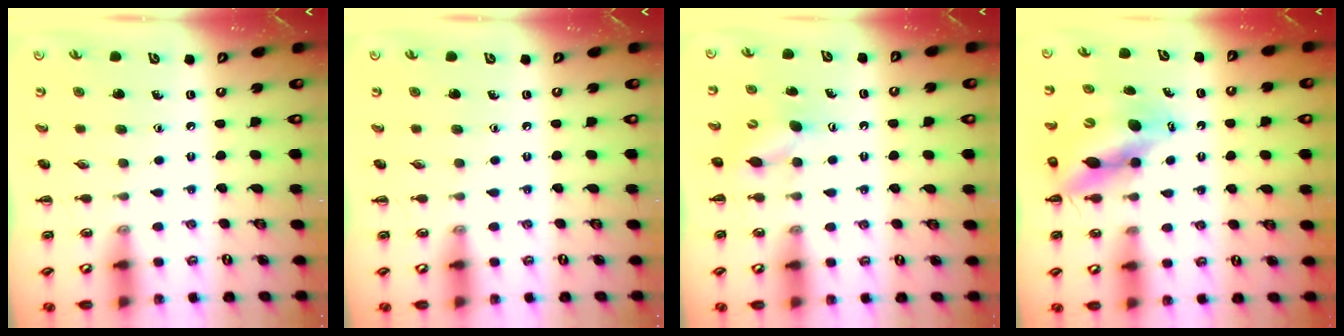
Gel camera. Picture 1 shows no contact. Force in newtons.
{"total": 0.0}
{"total": 4.3, "press": 4.2, "slide": 0.8}
{"total": 11.1, "press": 10.7, "slide": 3.0}